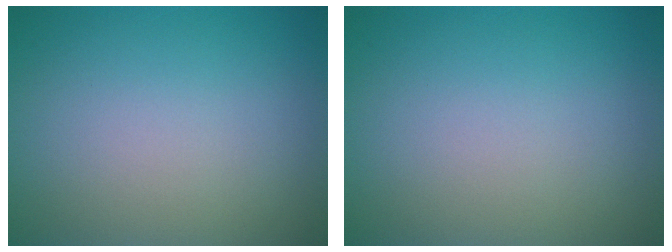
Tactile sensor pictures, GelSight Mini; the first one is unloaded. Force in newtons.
{"total": 0.0}